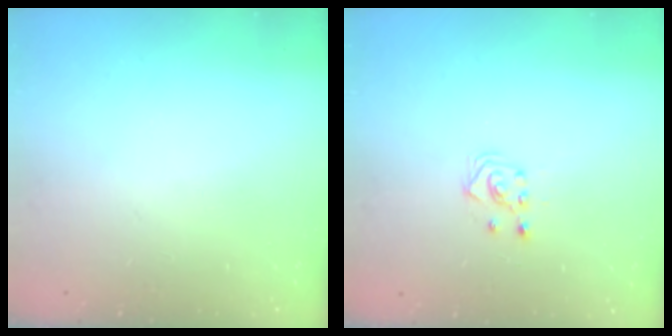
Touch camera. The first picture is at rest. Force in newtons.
{"total": 2.9, "press": 2.7, "slide": 1.0}